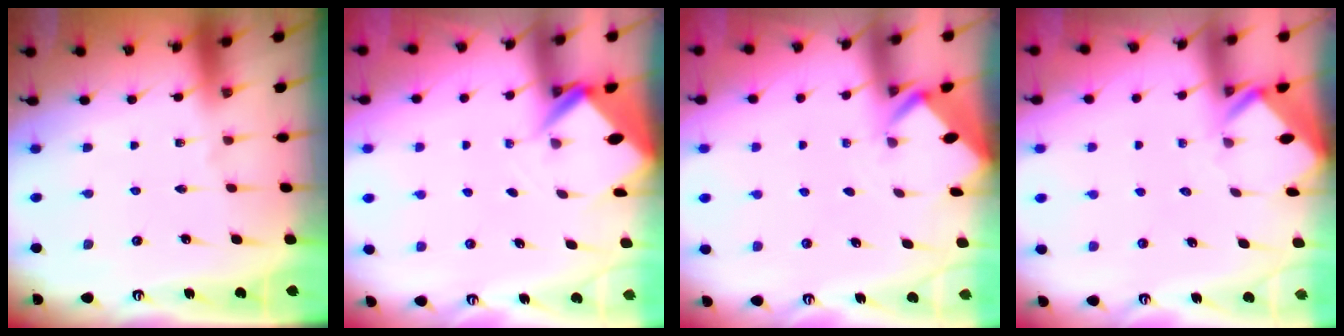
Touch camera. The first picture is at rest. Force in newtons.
{"total": 3.1, "press": 3.1, "slide": 0.0}
{"total": 2.0, "press": 2.0, "slide": 0.2}
{"total": 2.8, "press": 2.8, "slide": 0.3}